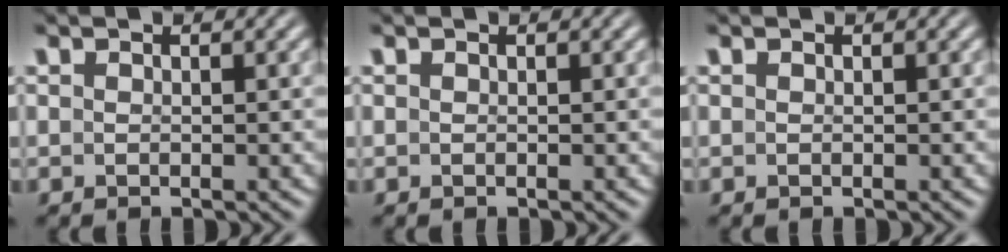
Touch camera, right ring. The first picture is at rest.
{"total": 0.0}
{"total": 0.0}